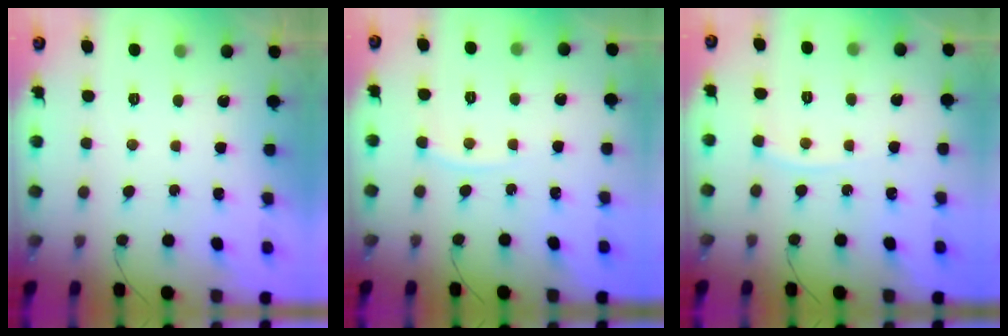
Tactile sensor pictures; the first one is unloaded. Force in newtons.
{"total": 5.0, "press": 5.0, "slide": 0.5}
{"total": 3.0, "press": 3.0, "slide": 0.4}